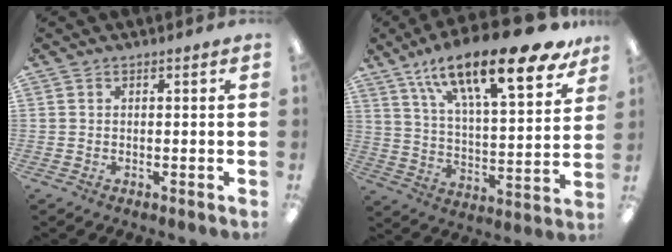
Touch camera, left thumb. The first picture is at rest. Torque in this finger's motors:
{"motor_torque": [0.71, 0.77, 1.60, -1.17, 0.55]}